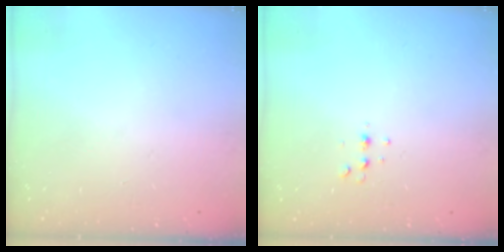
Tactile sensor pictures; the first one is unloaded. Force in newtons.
{"total": 3.9, "press": 3.8, "slide": 1.1}